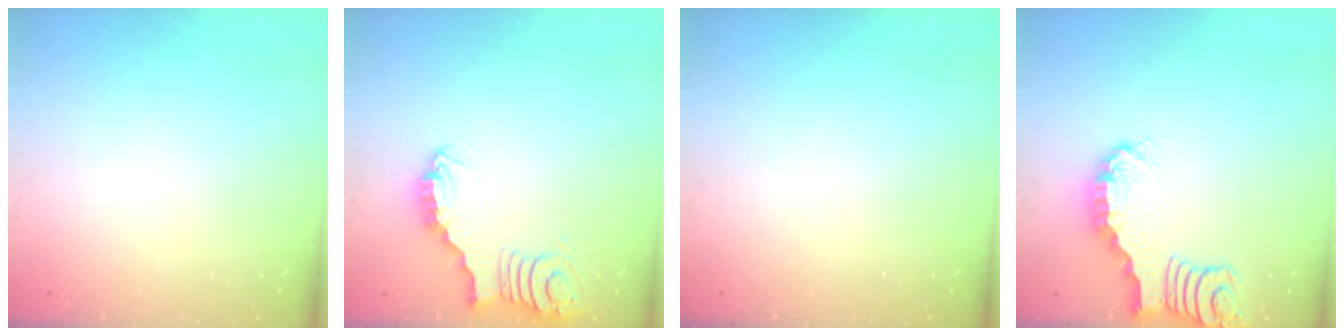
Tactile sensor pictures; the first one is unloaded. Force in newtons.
{"total": 3.0, "press": 3.0, "slide": 0.0}
{"total": 0.0}
{"total": 2.4, "press": 2.4, "slide": 0.2}